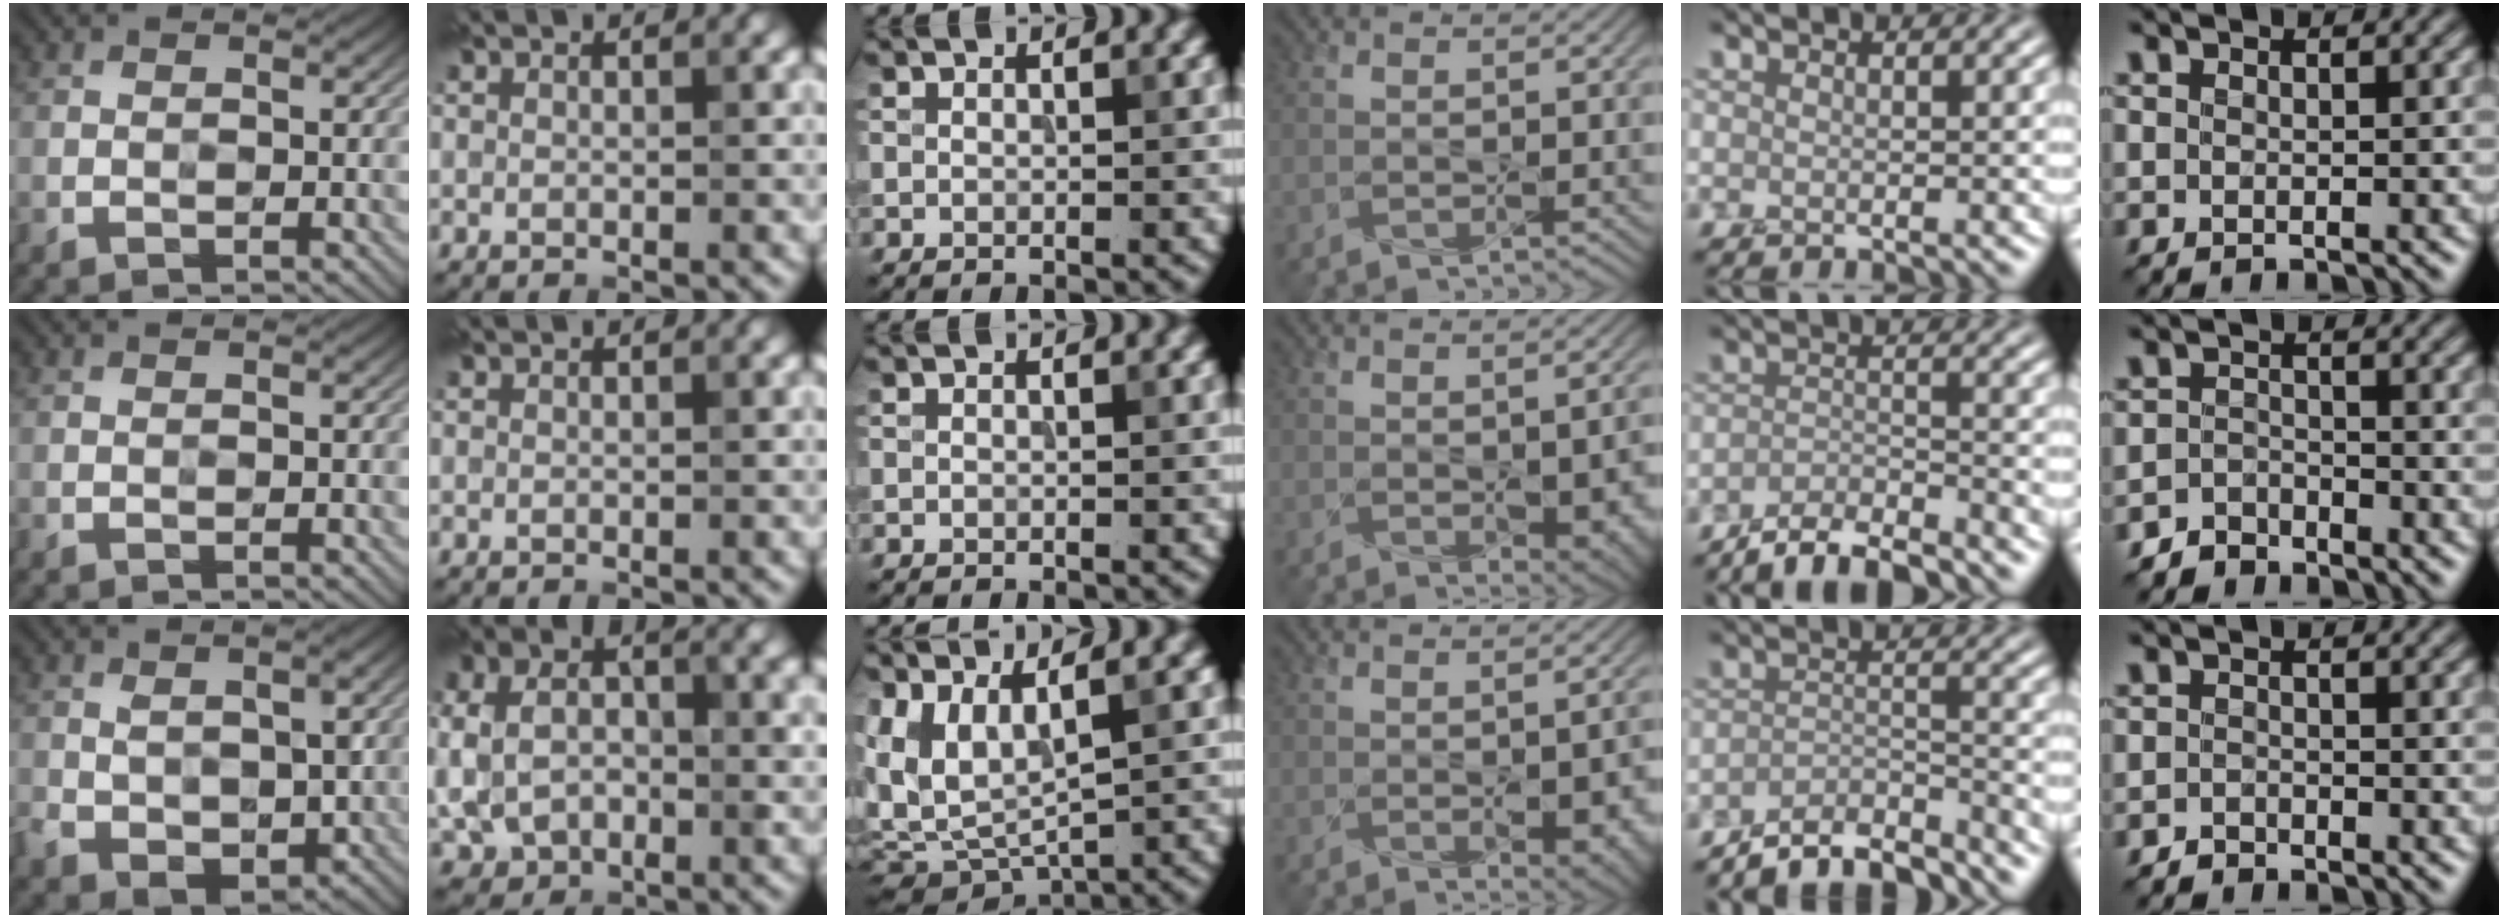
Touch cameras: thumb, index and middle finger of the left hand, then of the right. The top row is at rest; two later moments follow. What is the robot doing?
{"motion": "wipe", "object": "whiteboard"}